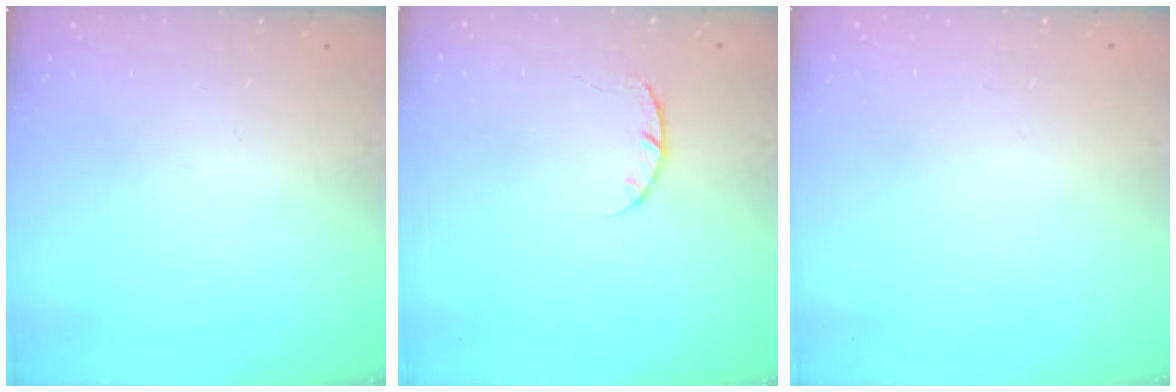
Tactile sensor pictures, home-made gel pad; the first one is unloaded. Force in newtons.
{"total": 3.4, "press": 3.4, "slide": 0.5}
{"total": 2.6, "press": 2.6, "slide": 0.2}